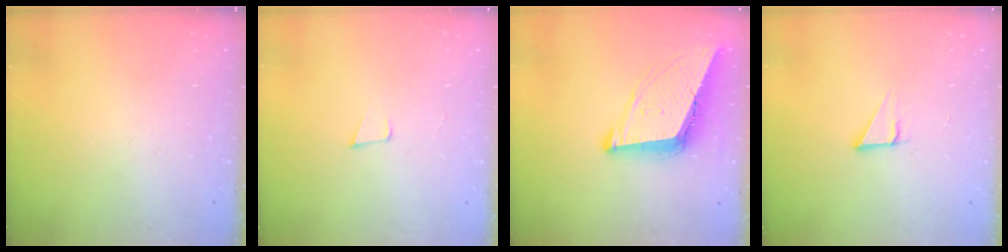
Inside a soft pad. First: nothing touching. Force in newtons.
{"total": 3.9, "press": 2.9, "slide": 2.6}
{"total": 11.8, "press": 11.2, "slide": 3.8}
{"total": 2.8, "press": 2.8, "slide": 0.2}